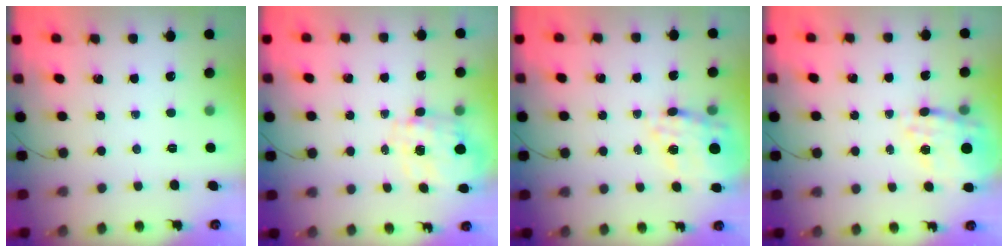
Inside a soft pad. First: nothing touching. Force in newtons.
{"total": 2.8, "press": 2.6, "slide": 1.2}
{"total": 16.9, "press": 16.5, "slide": 3.6}
{"total": 15.8, "press": 15.5, "slide": 3.2}